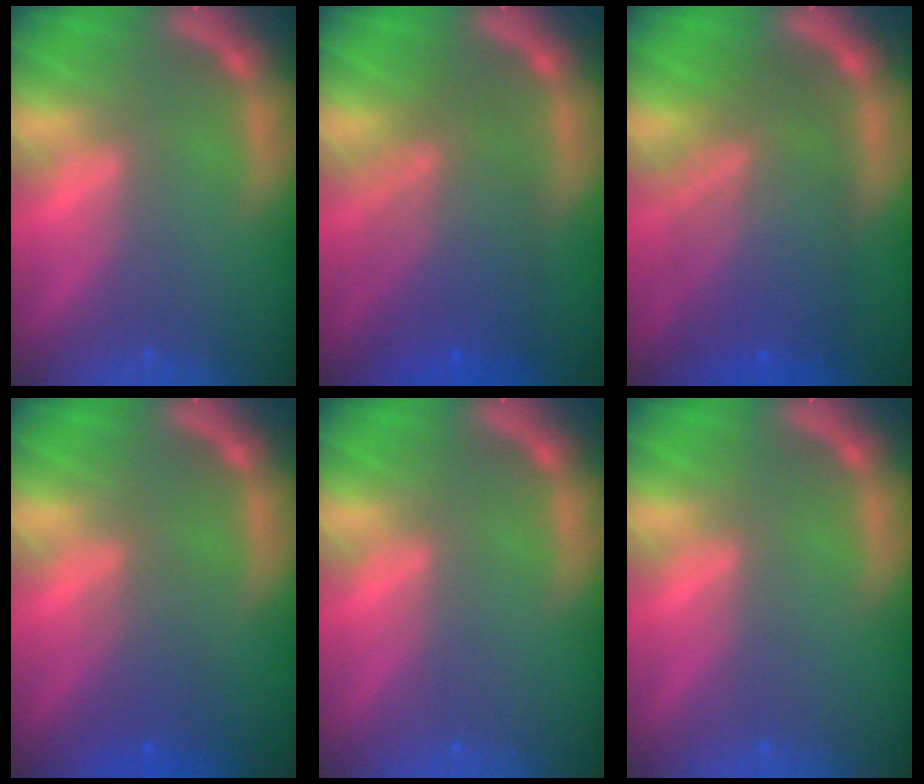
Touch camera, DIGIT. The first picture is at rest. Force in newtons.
{"total": 7.5}
{"total": 9.1}
{"total": 2.5}
{"total": 0.0}
{"total": 0.0}